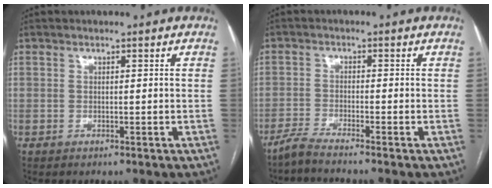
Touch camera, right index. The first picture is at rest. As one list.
[{"total": 3.4, "force": [-3.1, -0.9, 1.1], "torque": [-0.030, -0.011, -0.065]}]